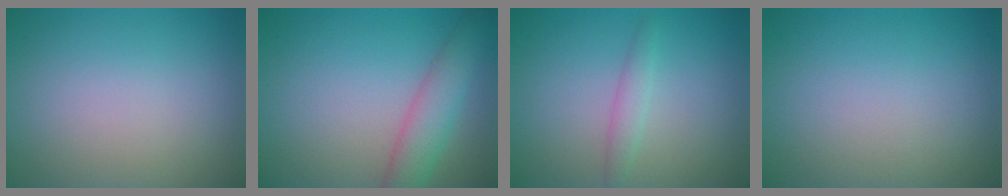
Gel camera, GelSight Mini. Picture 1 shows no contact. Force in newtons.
{"total": 4.0, "press": 4.0, "slide": 0.1}
{"total": 1.5, "press": 1.5, "slide": 0.0}
{"total": 0.0}